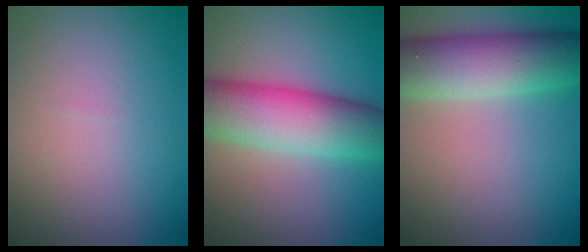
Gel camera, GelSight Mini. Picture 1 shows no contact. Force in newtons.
{"total": 9.1, "press": 9.1, "slide": 0.2}
{"total": 8.3, "press": 8.3, "slide": 0.2}